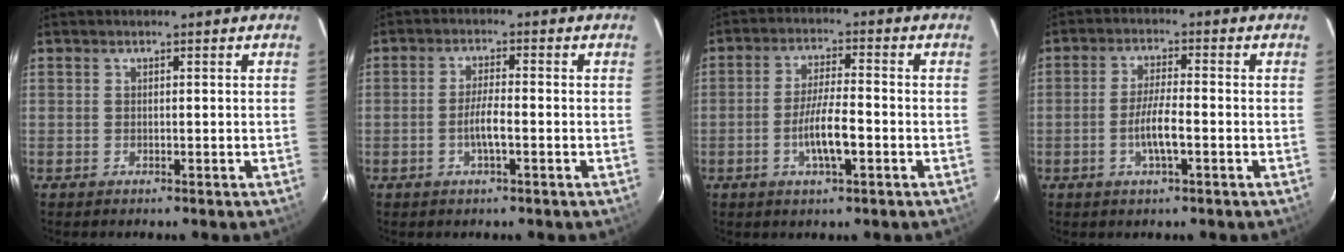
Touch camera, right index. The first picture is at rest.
{"total": 4.0, "force": [-1.3, 0.5, 3.7], "torque": [-0.074, 0.000, -0.024]}
{"total": 7.2, "force": [-2.4, 1.3, 6.6], "torque": [-0.128, -0.003, -0.044]}
{"total": 5.5, "force": [-1.8, 0.8, 5.2], "torque": [-0.102, -0.002, -0.035]}